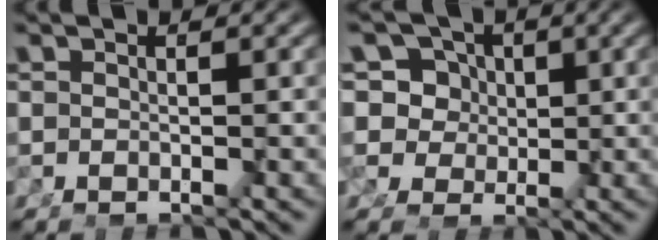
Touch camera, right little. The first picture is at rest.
{"total": 12.3, "force": [1.1, 11.1, 5.1], "torque": [-0.145, -0.042, 0.017]}